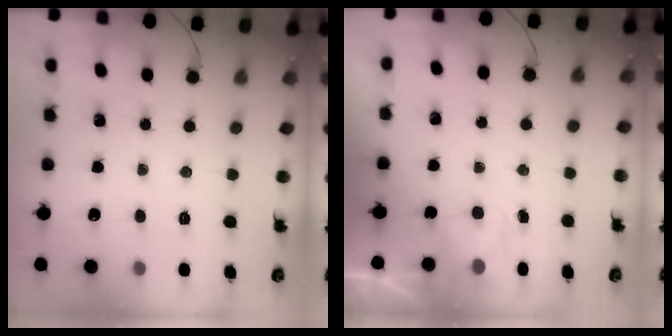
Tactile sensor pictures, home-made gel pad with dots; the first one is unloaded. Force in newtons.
{"total": 1.4, "press": 0.7, "slide": 1.2}